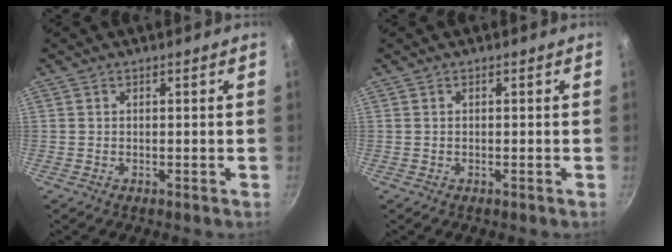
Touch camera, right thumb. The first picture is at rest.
{"total": 0.0}